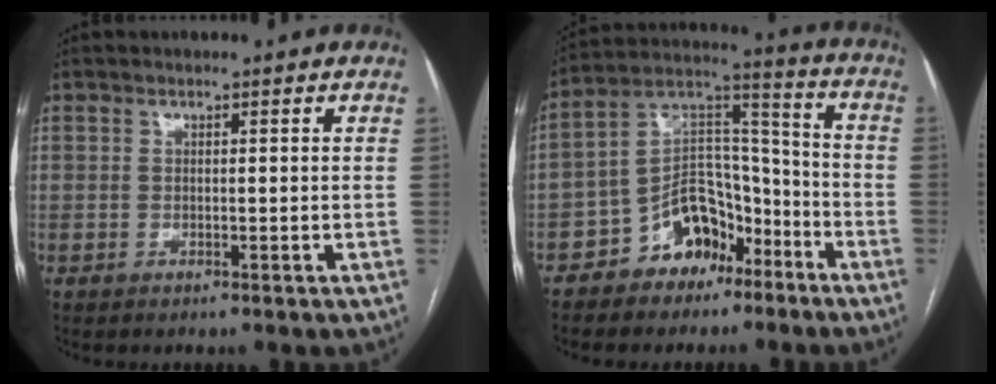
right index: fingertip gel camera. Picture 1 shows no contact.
{"total": 11.8, "force": [-7.1, 7.5, 5.5], "torque": [-0.099, 0.046, -0.121]}